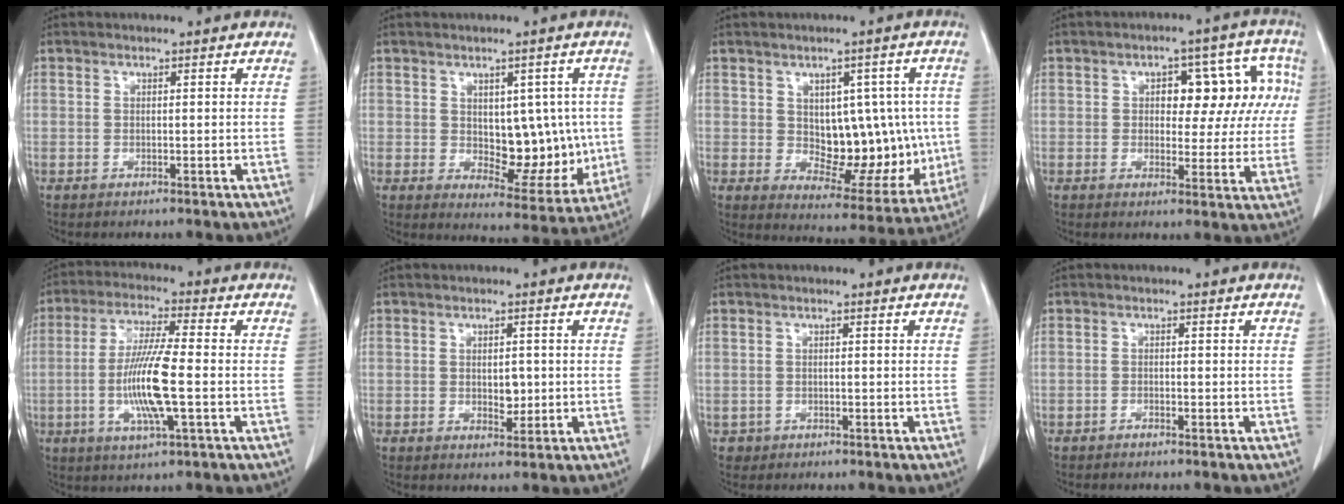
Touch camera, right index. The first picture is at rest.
{"total": 10.2, "force": [0.4, 5.9, 8.3], "torque": [-0.089, 0.005, 0.027]}
{"total": 13.2, "force": [0.6, 7.7, 10.7], "torque": [-0.125, 0.014, 0.036]}
{"total": 10.9, "force": [2.2, 5.6, 9.1], "torque": [-0.094, 0.043, 0.029]}
{"total": 11.1, "force": [-2.0, 0.7, 10.9], "torque": [-0.216, -0.010, -0.043]}
{"total": 2.7, "force": [-0.2, 1.6, 2.2], "torque": [-0.033, -0.001, 0.003]}
{"total": 1.4, "force": [-0.7, 1.2, -0.2], "torque": [-0.003, 0.006, -0.012]}
{"total": 0.8, "force": [-0.7, 0.2, 0.3], "torque": [-0.009, 0.000, -0.012]}